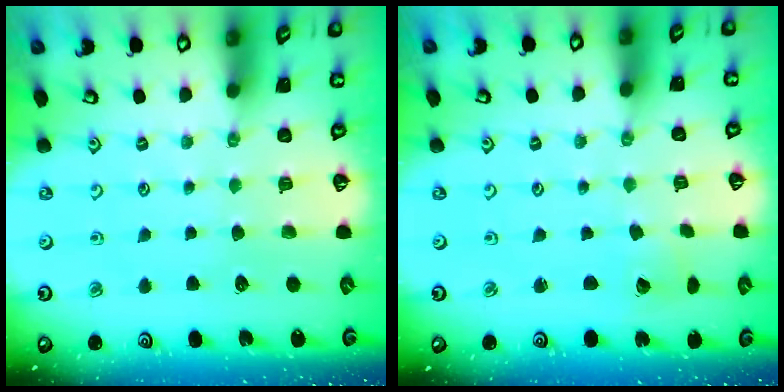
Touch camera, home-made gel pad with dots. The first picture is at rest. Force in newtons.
{"total": 1.9, "press": 1.9, "slide": 0.1}